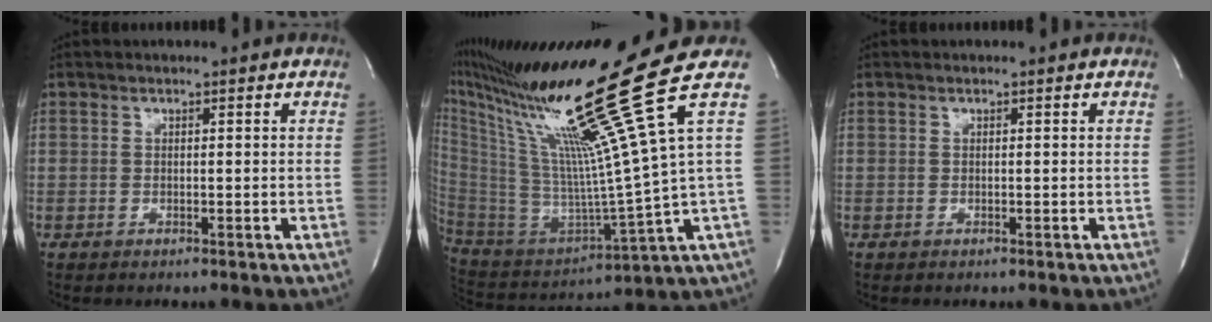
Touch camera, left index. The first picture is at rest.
{"total": 23.3, "force": [15.1, -4.7, 17.1], "torque": [-0.308, -0.070, 0.266]}
{"total": 0.0}